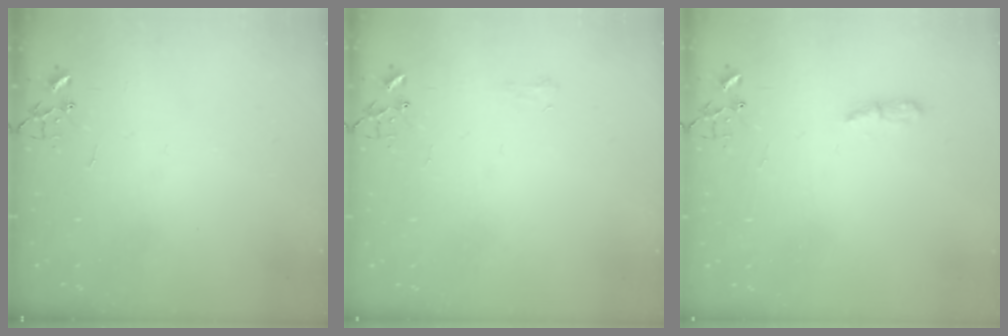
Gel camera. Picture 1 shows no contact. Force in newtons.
{"total": 4.8, "press": 4.7, "slide": 0.6}
{"total": 6.1, "press": 6.1, "slide": 0.5}